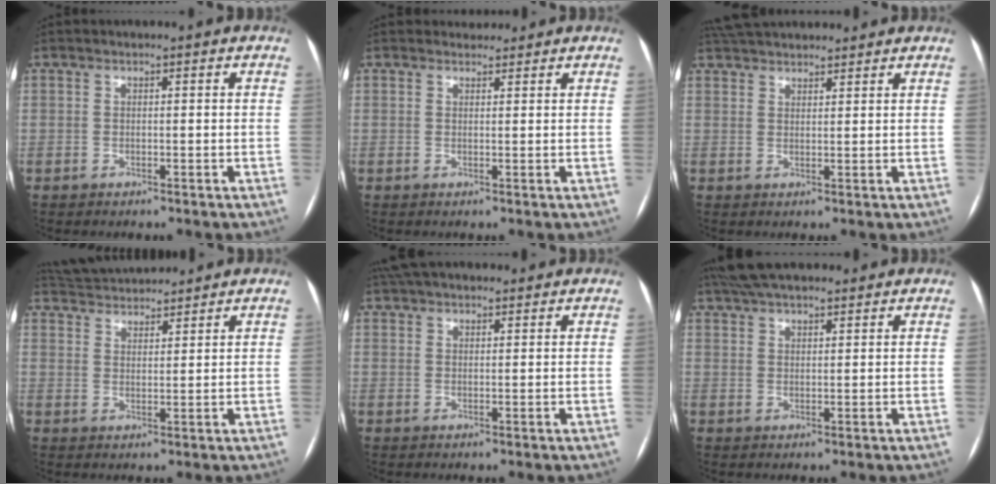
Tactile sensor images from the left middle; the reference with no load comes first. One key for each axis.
{"total": 1.8, "fx": 1.6, "fy": 0.7, "fz": -0.2, "tx": 0.003, "ty": 0.007, "tz": 0.023}
{"total": 11.5, "fx": 10.4, "fy": 3.0, "fz": 3.7, "tx": -0.058, "ty": 0.048, "tz": 0.165}
{"total": 10.1, "fx": 9.6, "fy": 1.8, "fz": 2.6, "tx": -0.052, "ty": 0.030, "tz": 0.154}
{"total": 9.1, "fx": 7.8, "fy": 2.9, "fz": 3.5, "tx": -0.049, "ty": 0.044, "tz": 0.122}
{"total": 11.6, "fx": 9.8, "fy": 3.1, "fz": 5.2, "tx": -0.084, "ty": 0.049, "tz": 0.155}